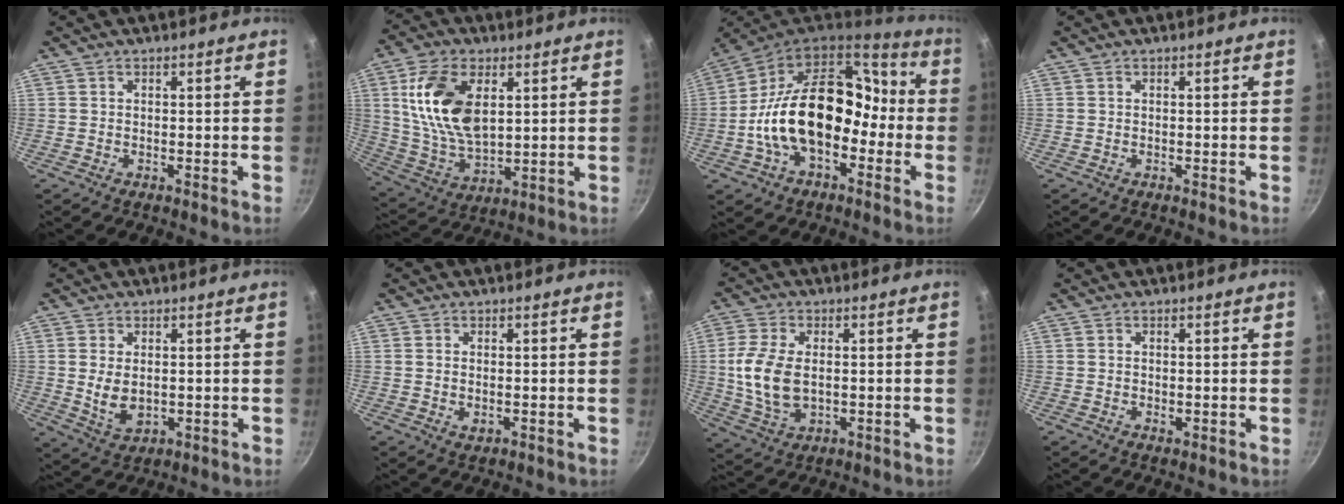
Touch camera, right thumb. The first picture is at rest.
{"total": 16.2, "force": [4.5, 9.2, 12.6], "torque": [-0.223, -0.017, 0.097]}
{"total": 22.9, "force": [-4.2, 15.0, 16.9], "torque": [-0.254, 0.070, -0.079]}
{"total": 0.0}
{"total": 6.4, "force": [0.4, 4.0, 4.9], "torque": [-0.092, -0.012, 0.018]}
{"total": 1.9, "force": [0.0, 1.1, 1.5], "torque": [-0.026, -0.003, 0.000]}
{"total": 10.7, "force": [0.4, 6.5, 8.5], "torque": [-0.170, -0.003, 0.011]}
{"total": 1.0, "force": [-0.1, 0.8, 0.7], "torque": [-0.012, 0.000, -0.001]}